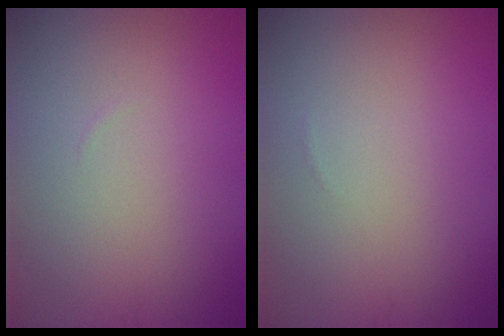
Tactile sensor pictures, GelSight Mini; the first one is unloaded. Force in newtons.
{"total": 0.0}